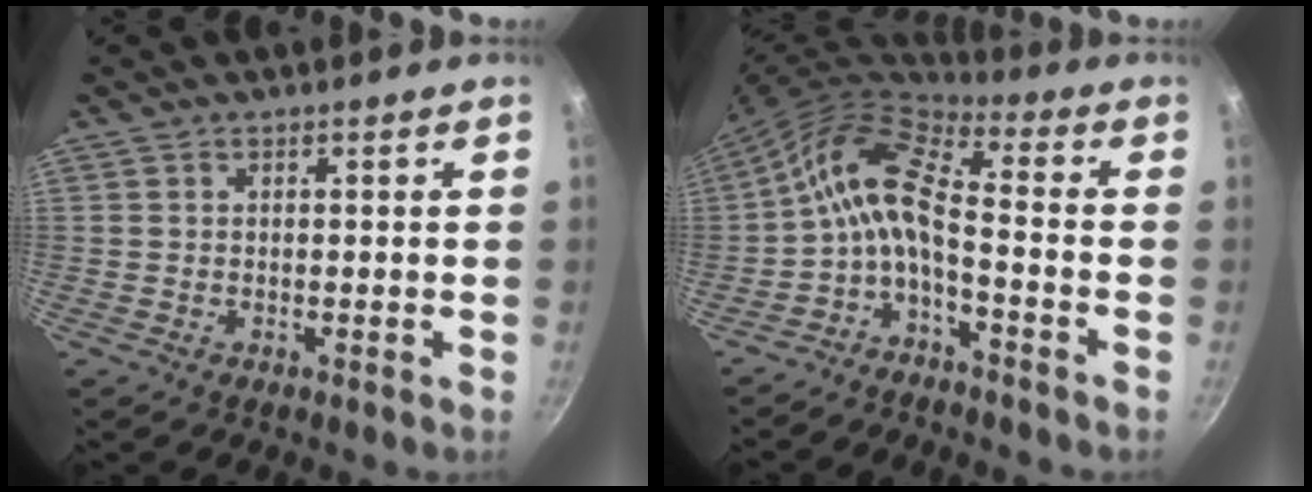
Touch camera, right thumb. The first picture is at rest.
{"total": 10.8, "force": [-2.6, 4.3, 9.5], "torque": [-0.210, 0.048, -0.061]}